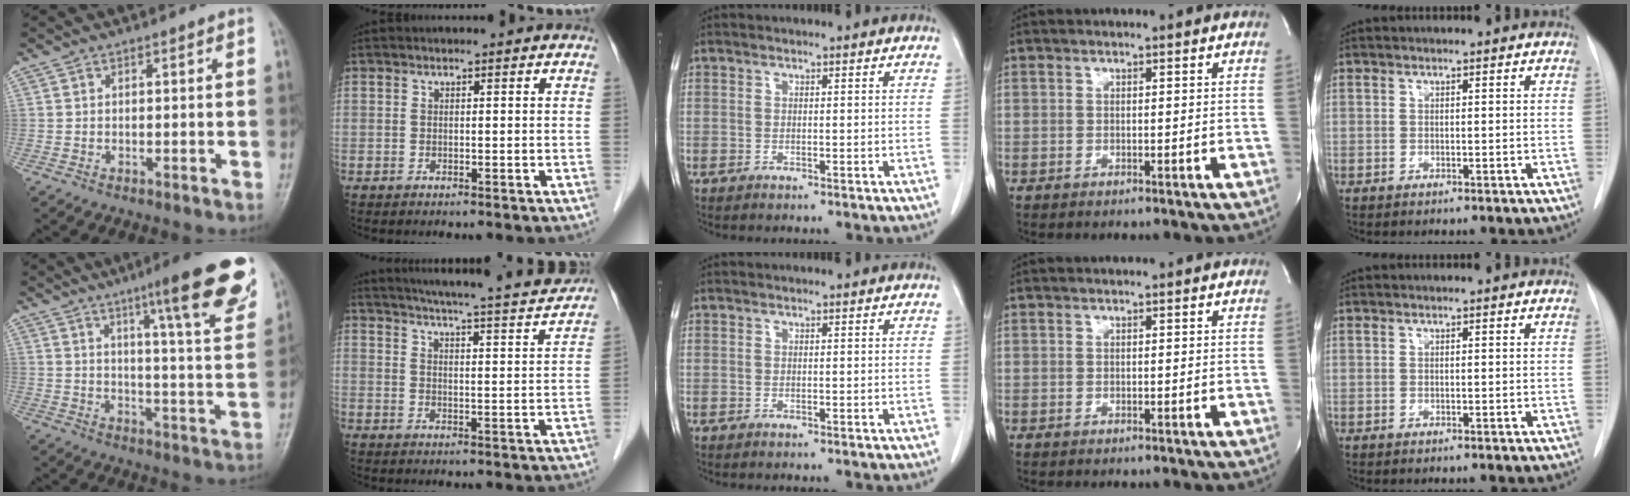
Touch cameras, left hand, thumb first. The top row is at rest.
{"thumb": {"total": 17.5, "force": [10.5, 2.1, 13.8], "torque": [-0.166, -0.054, 0.142]}, "index": {"total": 17.9, "force": [16.5, 0.4, 7.0], "torque": [-0.113, -0.018, 0.211]}}